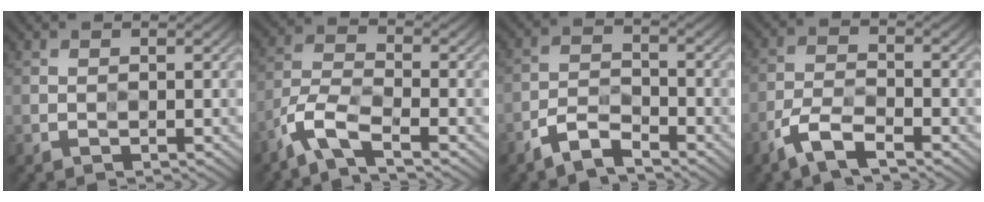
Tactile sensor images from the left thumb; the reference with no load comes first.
{"total": 6.1, "force": [-4.2, 1.5, 4.1], "torque": [-0.093, -0.004, -0.101]}
{"total": 4.6, "force": [-3.5, 1.5, 2.5], "torque": [-0.051, 0.000, -0.080]}
{"total": 5.4, "force": [-3.7, 1.5, 3.6], "torque": [-0.080, -0.003, -0.085]}